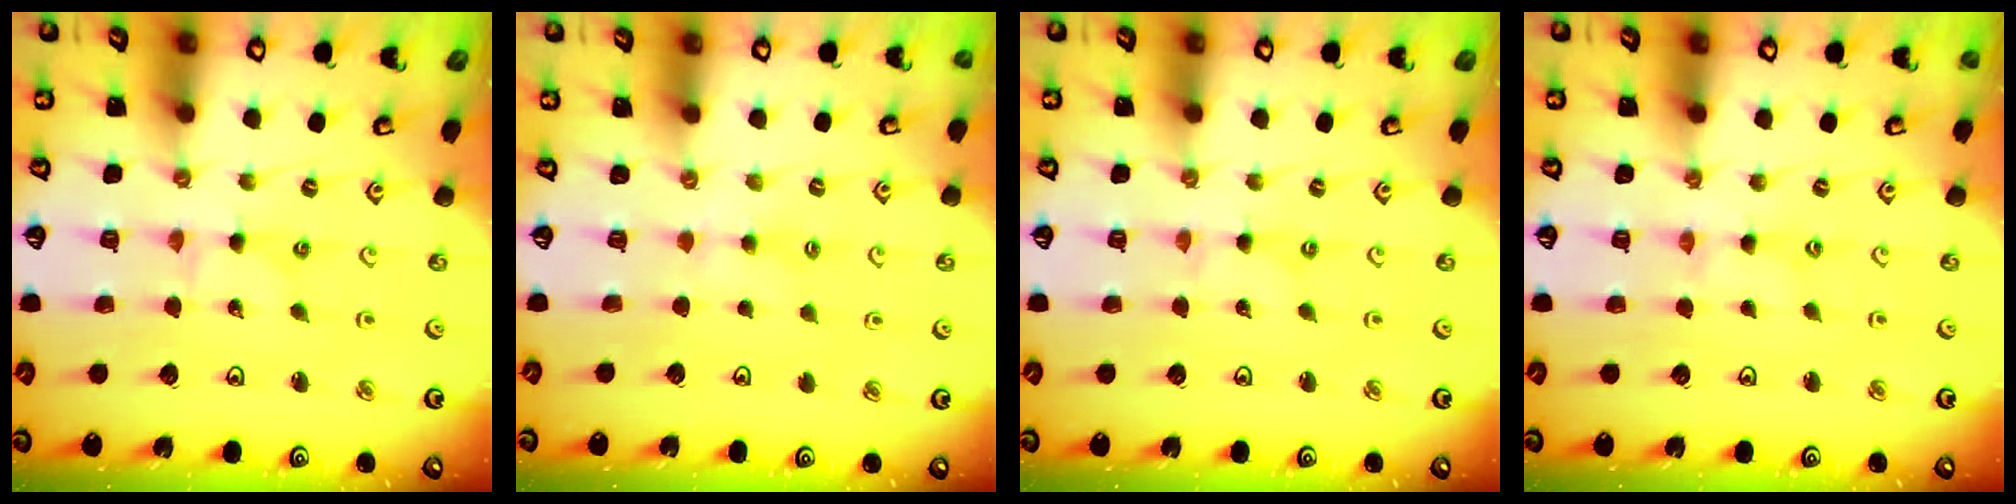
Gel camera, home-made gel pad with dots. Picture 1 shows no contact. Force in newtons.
{"total": 3.0, "press": 2.9, "slide": 0.4}
{"total": 0.0}
{"total": 0.7, "press": 0.7, "slide": 0.1}